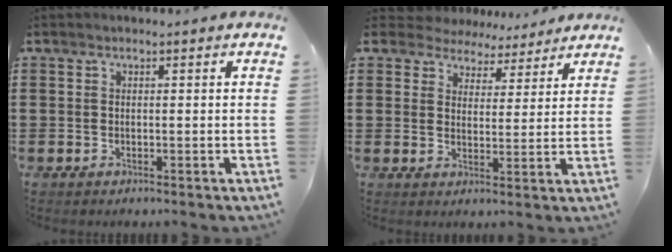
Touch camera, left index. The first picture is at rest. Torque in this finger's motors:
{"motor_torque": [-1.17, -0.84, -0.02, -0.14]}